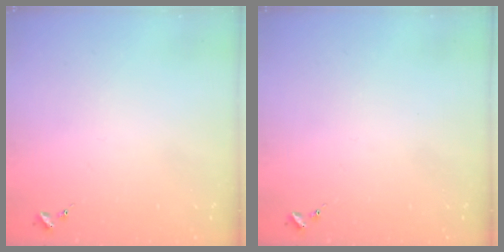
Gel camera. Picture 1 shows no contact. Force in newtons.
{"total": 0.0}